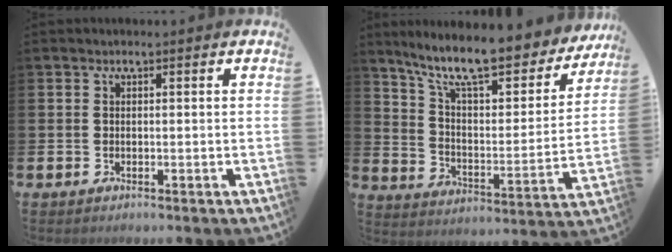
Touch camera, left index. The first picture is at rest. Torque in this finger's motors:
{"motor_torque": [1.05, -1.09, 1.06, 0.21]}